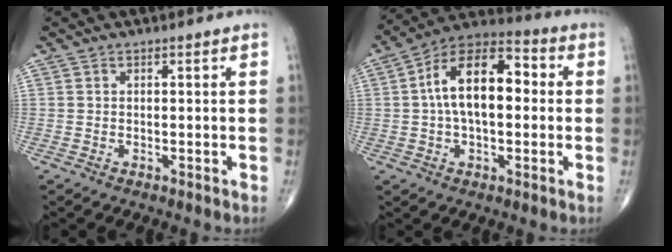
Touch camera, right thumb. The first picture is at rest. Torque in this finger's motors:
{"motor_torque": [2.00, 2.66, 1.21, 0.14, 0.17]}